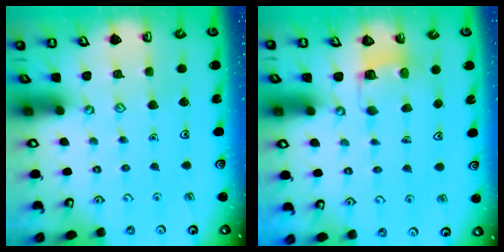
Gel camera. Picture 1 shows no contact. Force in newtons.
{"total": 3.0, "press": 3.0, "slide": 0.2}